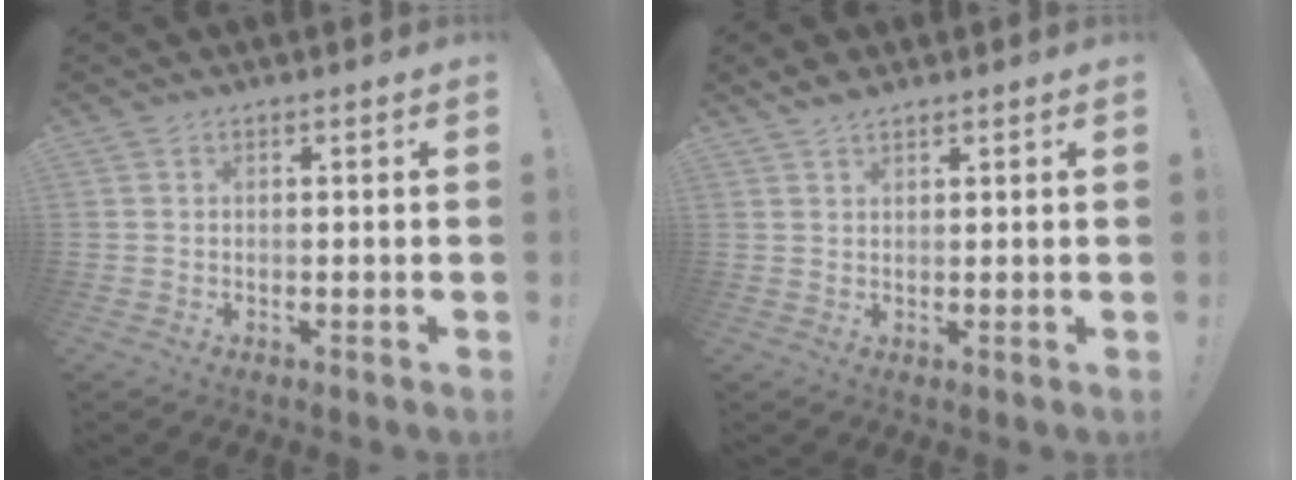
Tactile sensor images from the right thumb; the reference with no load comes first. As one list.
[{"total": 2.5, "force": [2.2, 1.0, 0.9], "torque": [-0.007, -0.011, 0.039]}]